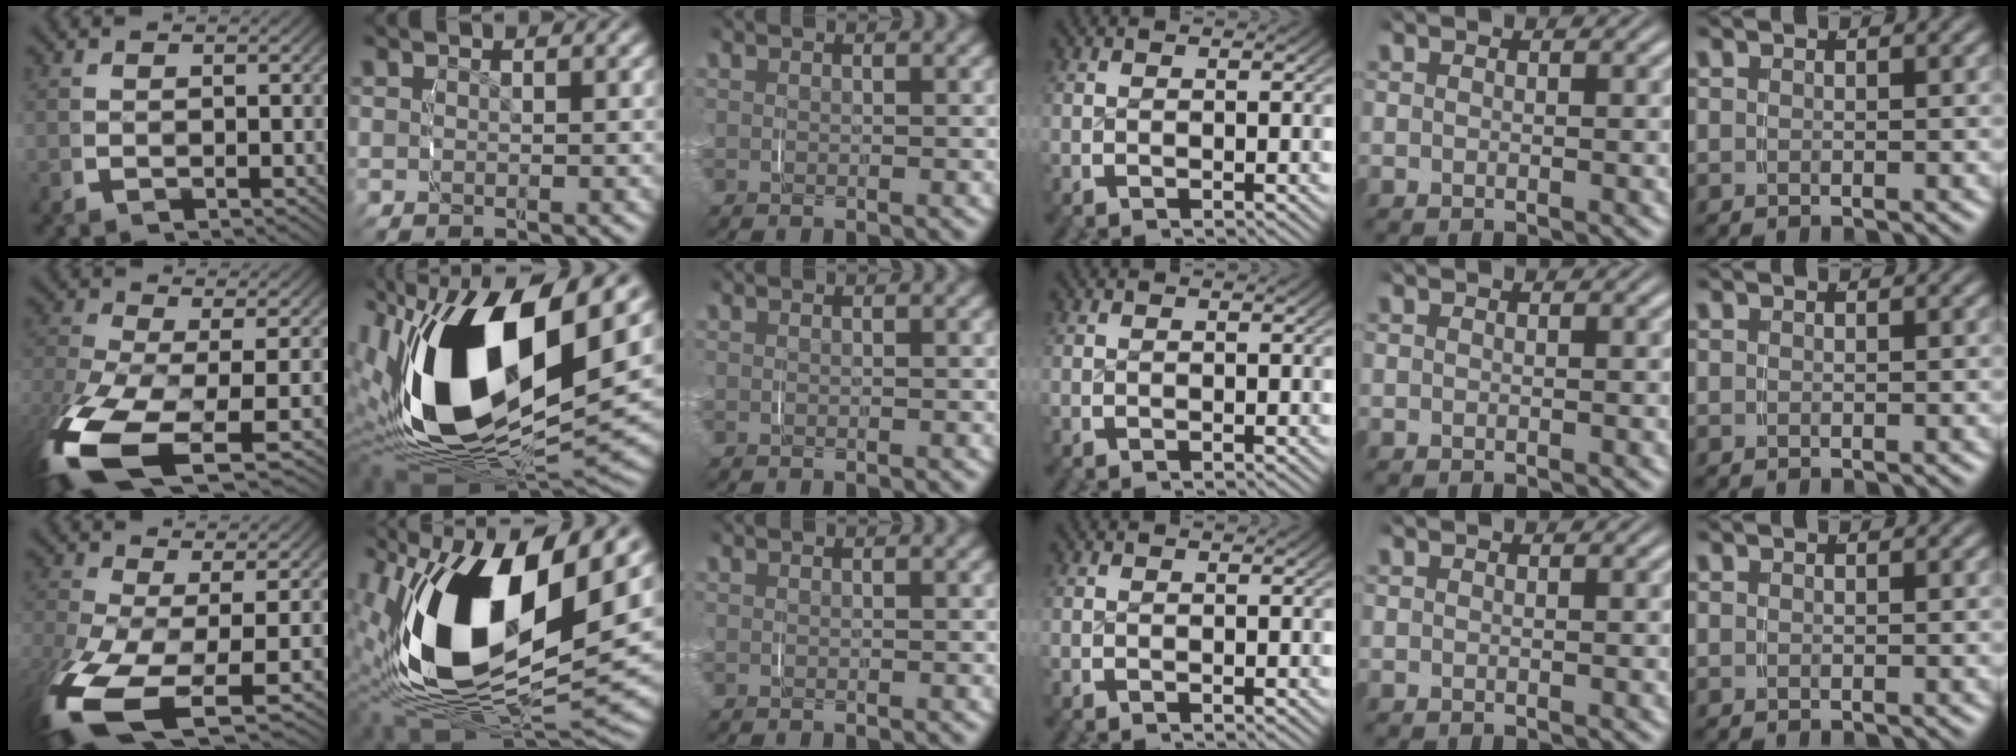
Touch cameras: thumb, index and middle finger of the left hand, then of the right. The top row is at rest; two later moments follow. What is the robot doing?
{"motion": "grasp_and_lifting", "object": "knife"}